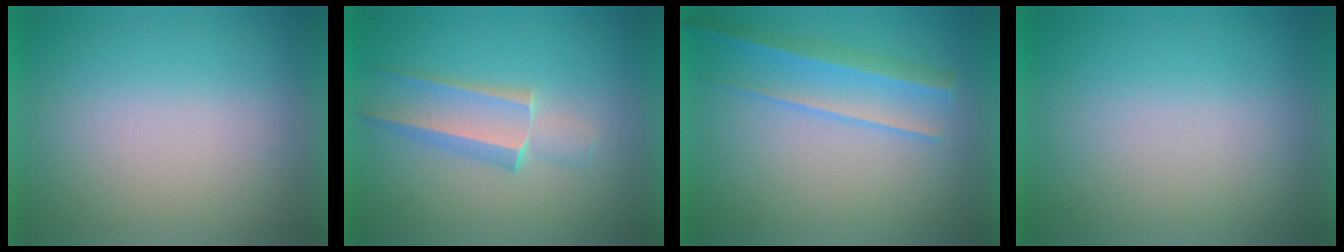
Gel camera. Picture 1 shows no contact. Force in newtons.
{"total": 2.2}
{"total": 2.2}
{"total": 0.0}